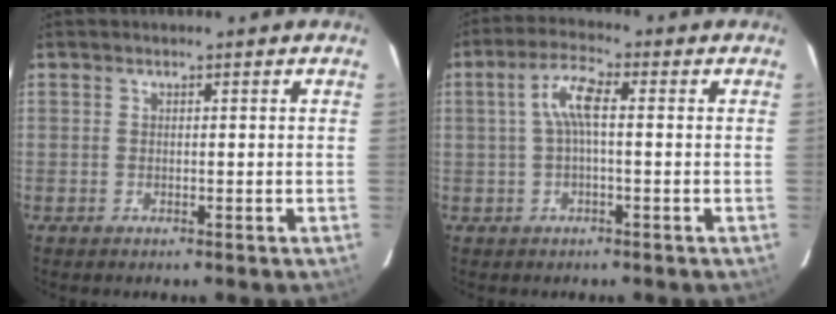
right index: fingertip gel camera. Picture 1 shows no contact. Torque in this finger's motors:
{"motor_torque": [0.48, -0.29, 0.27, 0.12]}